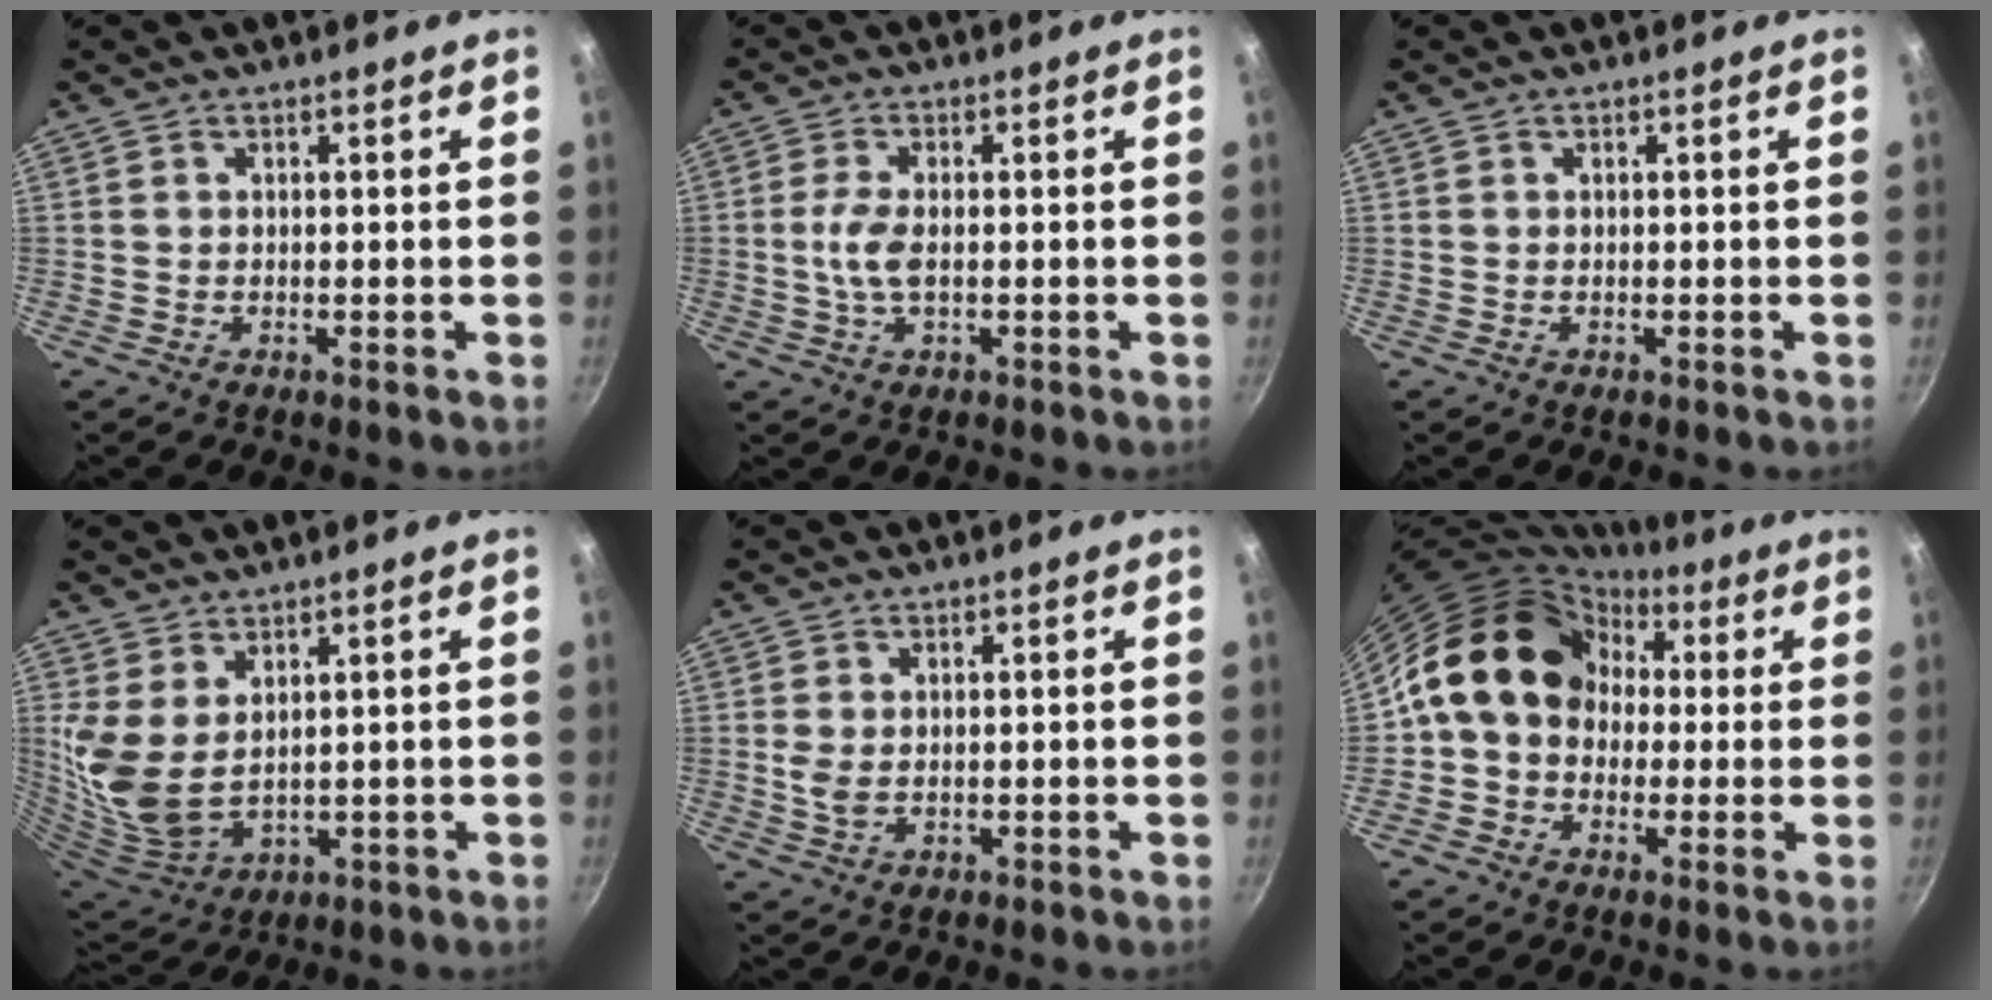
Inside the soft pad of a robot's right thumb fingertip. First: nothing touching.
{"total": 4.7, "force": [-0.3, 2.0, 4.2], "torque": [-0.097, 0.003, -0.010]}
{"total": 0.0}
{"total": 9.6, "force": [3.8, 5.5, 6.9], "torque": [-0.134, -0.041, 0.091]}
{"total": 1.0, "force": [0.2, 0.7, 0.8], "torque": [-0.017, -0.001, 0.005]}
{"total": 15.2, "force": [2.5, 12.4, 8.4], "torque": [-0.100, 0.040, 0.026]}